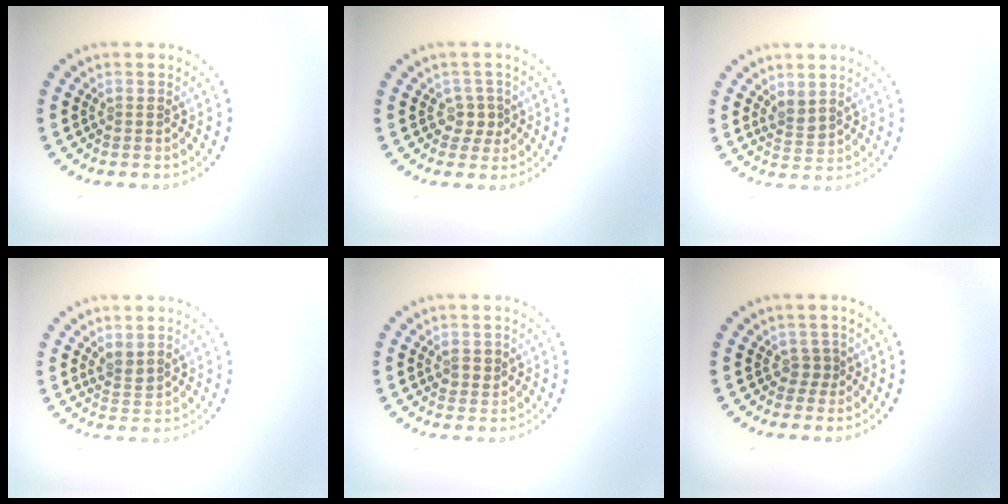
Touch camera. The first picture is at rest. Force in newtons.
{"total": 1.6, "press": 1.2, "slide": 1.0}
{"total": 1.6, "press": 1.4, "slide": 0.9}
{"total": 1.6, "press": 1.4, "slide": 0.8}
{"total": 1.3, "press": 1.3, "slide": 0.3}
{"total": 1.1, "press": 0.7, "slide": 0.8}